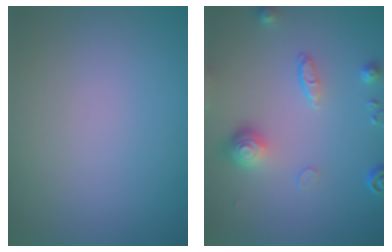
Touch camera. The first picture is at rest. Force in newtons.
{"total": 4.2, "press": 3.2, "slide": 2.7}